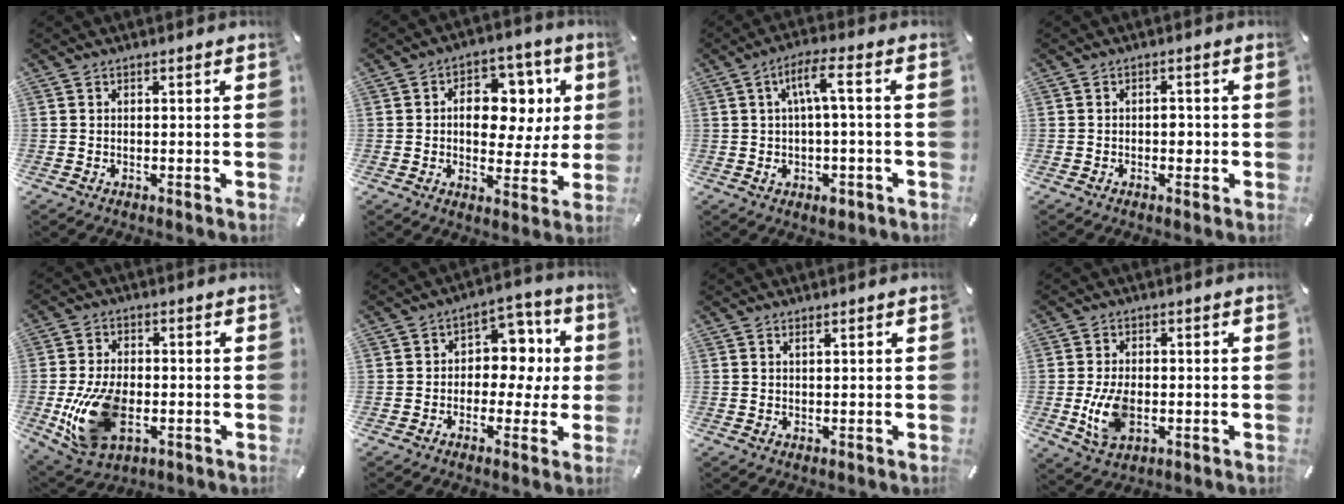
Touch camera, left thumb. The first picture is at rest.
{"total": 11.5, "force": [1.6, 8.5, 7.5], "torque": [-0.088, -0.007, 0.026]}
{"total": 7.8, "force": [0.3, 2.6, 7.4], "torque": [-0.146, 0.005, 0.003]}
{"total": 2.2, "force": [-0.3, 1.4, 1.7], "torque": [-0.023, -0.001, -0.009]}
{"total": 15.2, "force": [-3.2, 9.8, 11.2], "torque": [-0.238, -0.003, -0.054]}
{"total": 9.2, "force": [0.1, 7.5, 5.4], "torque": [-0.061, -0.003, -0.001]}
{"total": 1.0, "force": [0.6, 0.2, 0.8], "torque": [-0.015, -0.002, 0.011]}
{"total": 8.2, "force": [-1.3, 5.3, 6.2], "torque": [-0.134, -0.003, -0.025]}